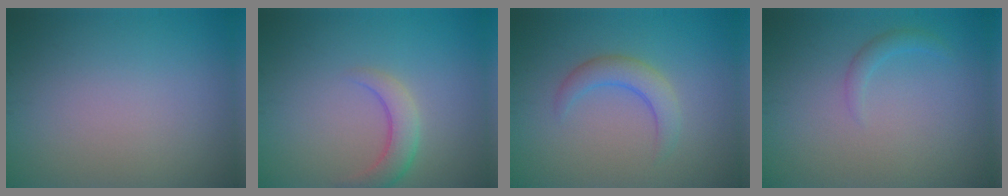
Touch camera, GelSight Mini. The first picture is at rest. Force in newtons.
{"total": 2.7, "press": 2.7, "slide": 0.3}
{"total": 2.8, "press": 2.8, "slide": 0.2}
{"total": 1.2, "press": 1.1, "slide": 0.1}